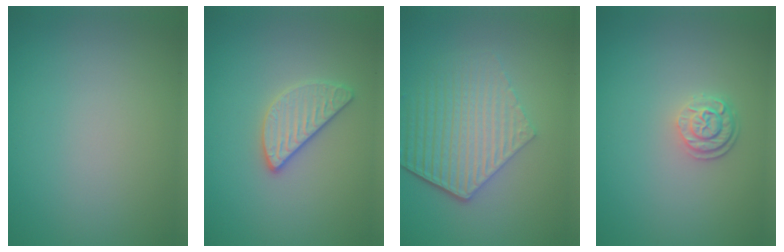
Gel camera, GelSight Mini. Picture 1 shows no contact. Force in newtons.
{"total": 2.6, "press": 2.5, "slide": 0.7}
{"total": 5.6, "press": 4.3, "slide": 3.6}
{"total": 2.3, "press": 1.8, "slide": 1.4}